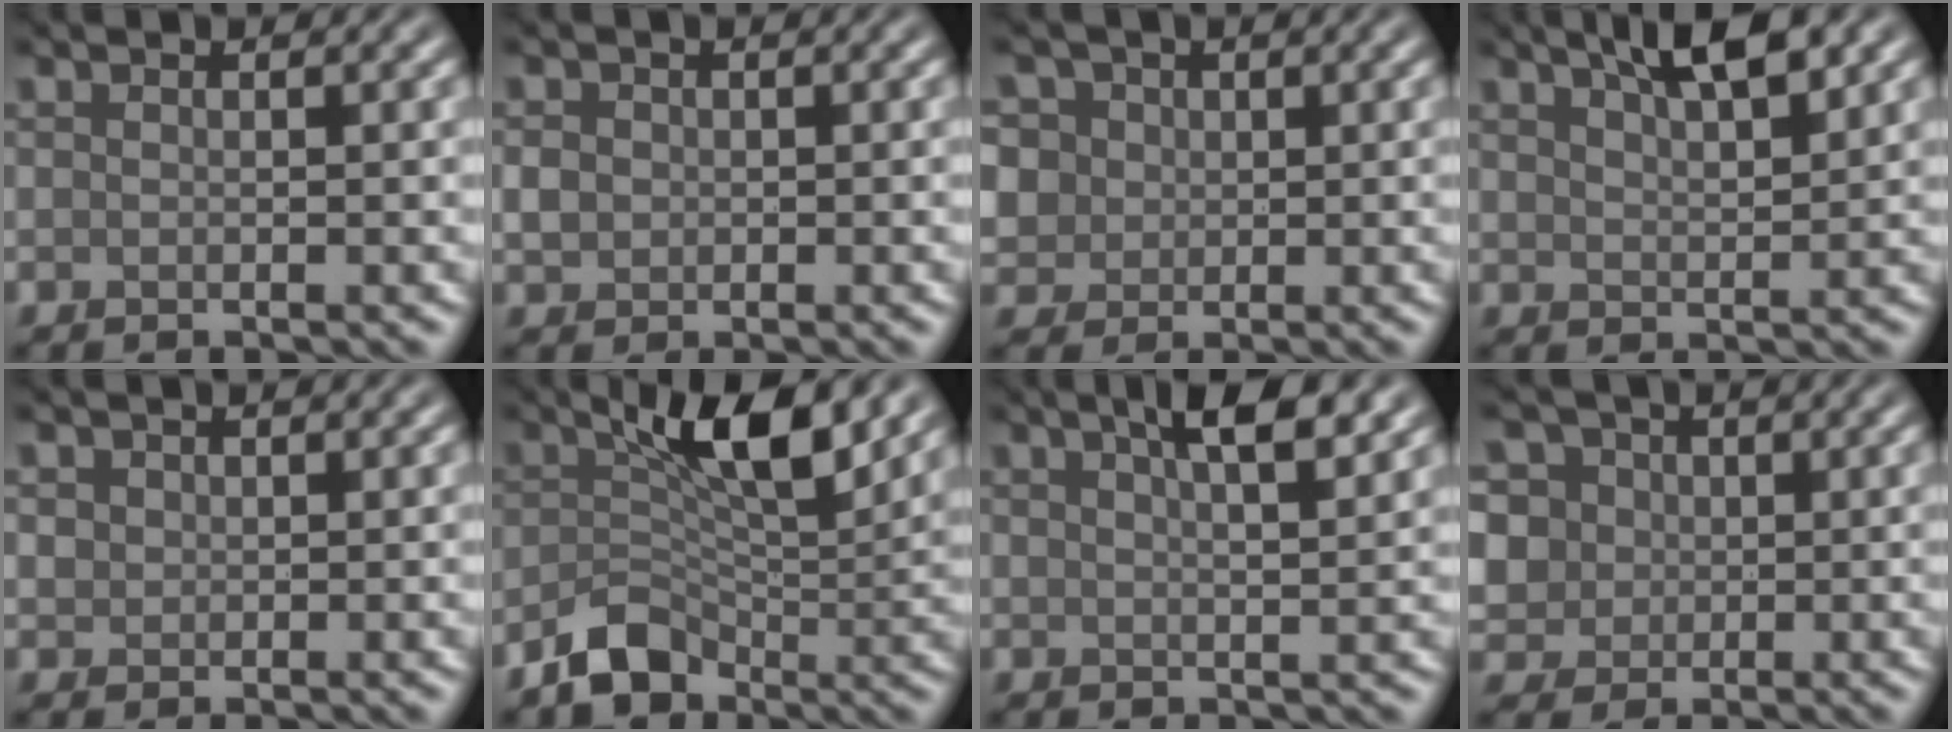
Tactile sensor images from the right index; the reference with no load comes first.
{"total": 1.5, "force": [0.0, 1.4, 0.6], "torque": [-0.011, -0.001, -0.005]}
{"total": 7.1, "force": [2.8, 5.8, 3.0], "torque": [-0.072, 0.024, 0.032]}
{"total": 4.7, "force": [3.2, 1.3, 3.2], "torque": [-0.044, 0.014, 0.050]}
{"total": 1.0, "force": [0.4, 0.9, 0.2], "torque": [0.000, -0.003, 0.009]}
{"total": 5.1, "force": [-0.7, 3.0, 4.1], "torque": [-0.061, 0.005, -0.013]}
{"total": 4.3, "force": [2.6, 1.2, 3.2], "torque": [-0.037, 0.015, 0.030]}
{"total": 9.2, "force": [3.6, 7.3, 4.3], "torque": [-0.085, 0.029, 0.035]}